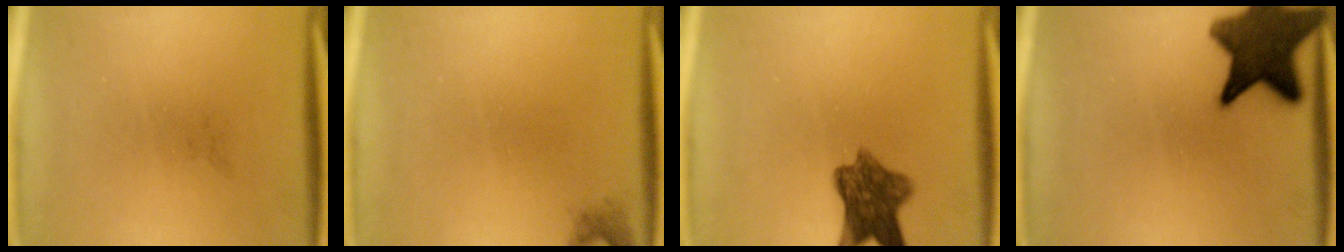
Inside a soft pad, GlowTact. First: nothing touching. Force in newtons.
{"total": 1.1}
{"total": 7.8}
{"total": 13.4}